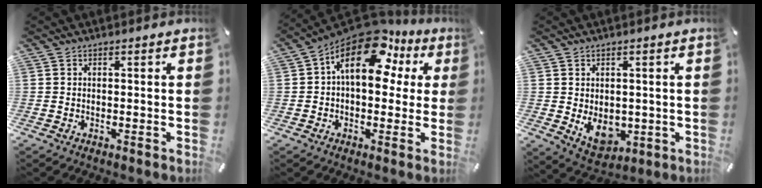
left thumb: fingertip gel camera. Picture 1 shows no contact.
{"total": 16.4, "force": [6.9, 9.3, 11.6], "torque": [-0.184, -0.034, 0.118]}
{"total": 7.6, "force": [-0.8, 6.0, 4.6], "torque": [-0.055, -0.006, -0.013]}